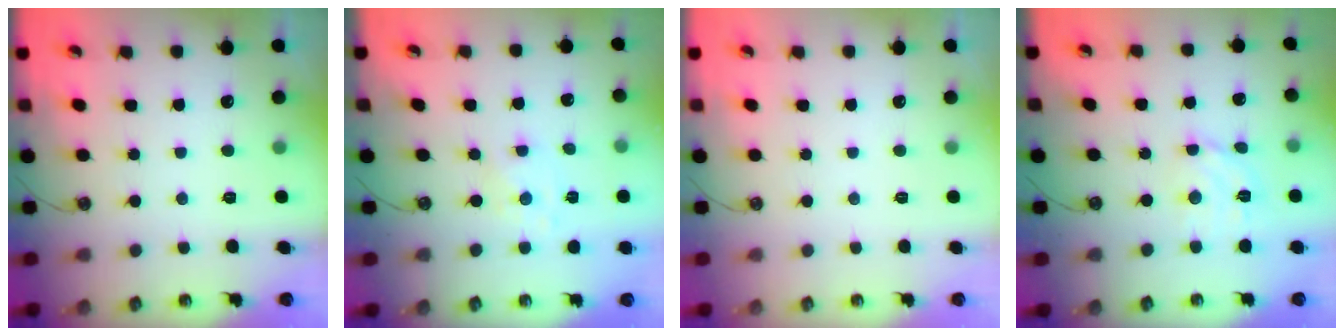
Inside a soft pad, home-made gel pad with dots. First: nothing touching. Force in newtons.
{"total": 2.0, "press": 2.0, "slide": 0.3}
{"total": 0.0}
{"total": 7.5, "press": 7.5, "slide": 0.8}